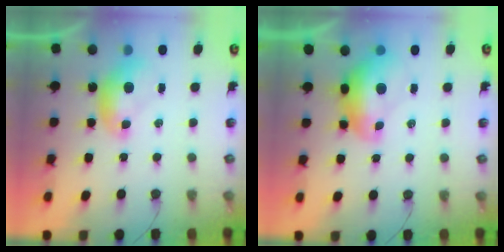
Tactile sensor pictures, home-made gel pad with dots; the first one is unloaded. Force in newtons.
{"total": 3.0, "press": 2.9, "slide": 0.9}